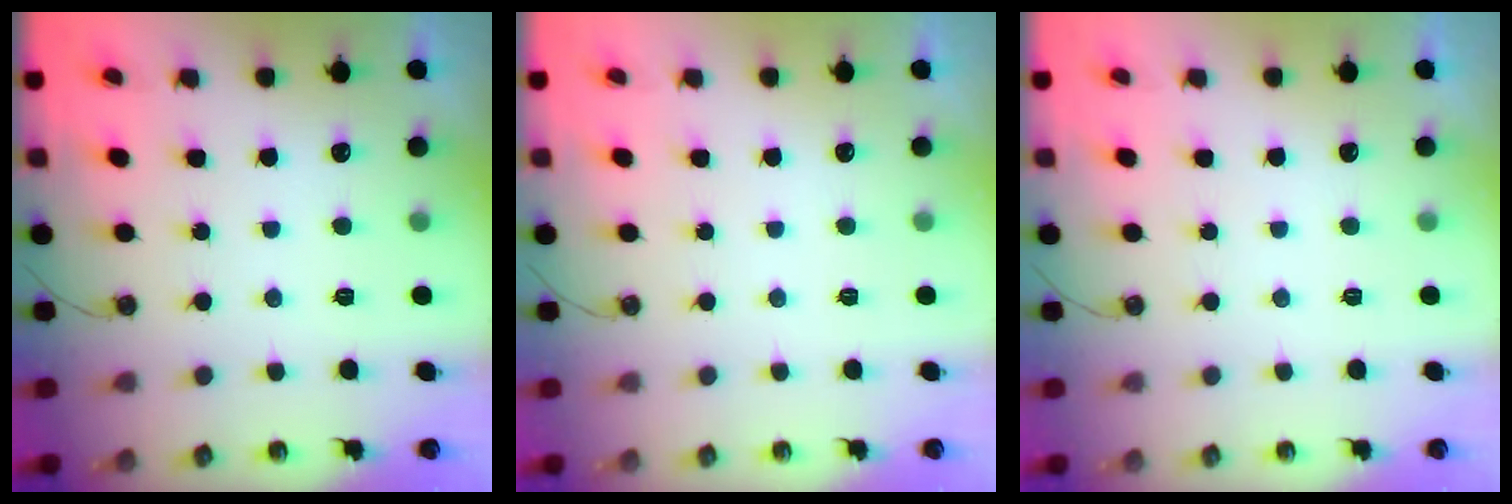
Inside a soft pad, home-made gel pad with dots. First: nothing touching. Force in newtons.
{"total": 0.0}
{"total": 0.0}